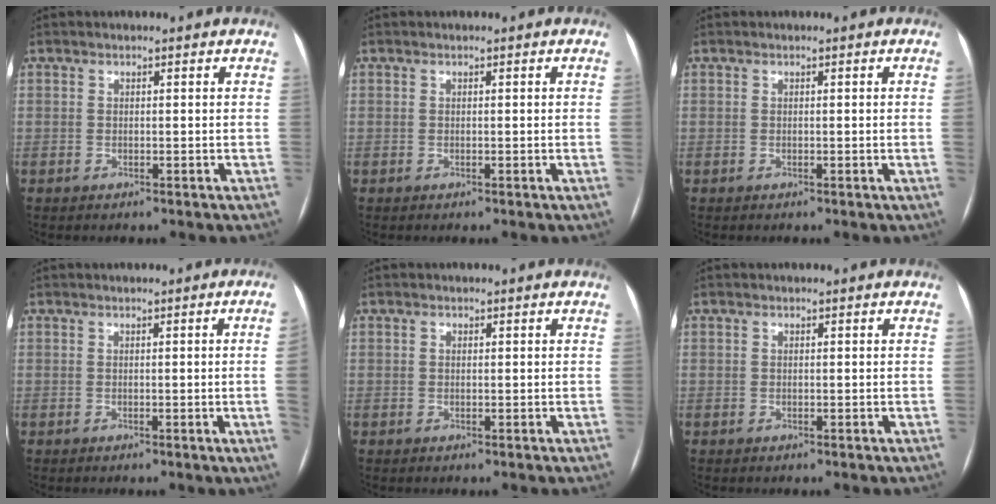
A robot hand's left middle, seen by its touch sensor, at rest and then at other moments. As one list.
[{"total": 0.0}, {"total": 0.6, "force": [-0.1, -0.3, 0.6], "torque": [-0.002, 0.002, -0.004]}, {"total": 3.3, "force": [-0.2, -1.4, 3.0], "torque": [-0.038, -0.005, -0.002]}, {"total": 0.6, "force": [0.2, 0.5, 0.3], "torque": [-0.006, 0.003, 0.004]}, {"total": 0.0}]